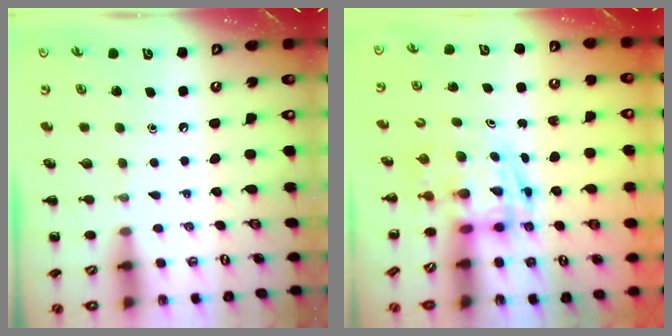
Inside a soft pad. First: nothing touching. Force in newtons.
{"total": 2.7, "press": 2.7, "slide": 0.5}